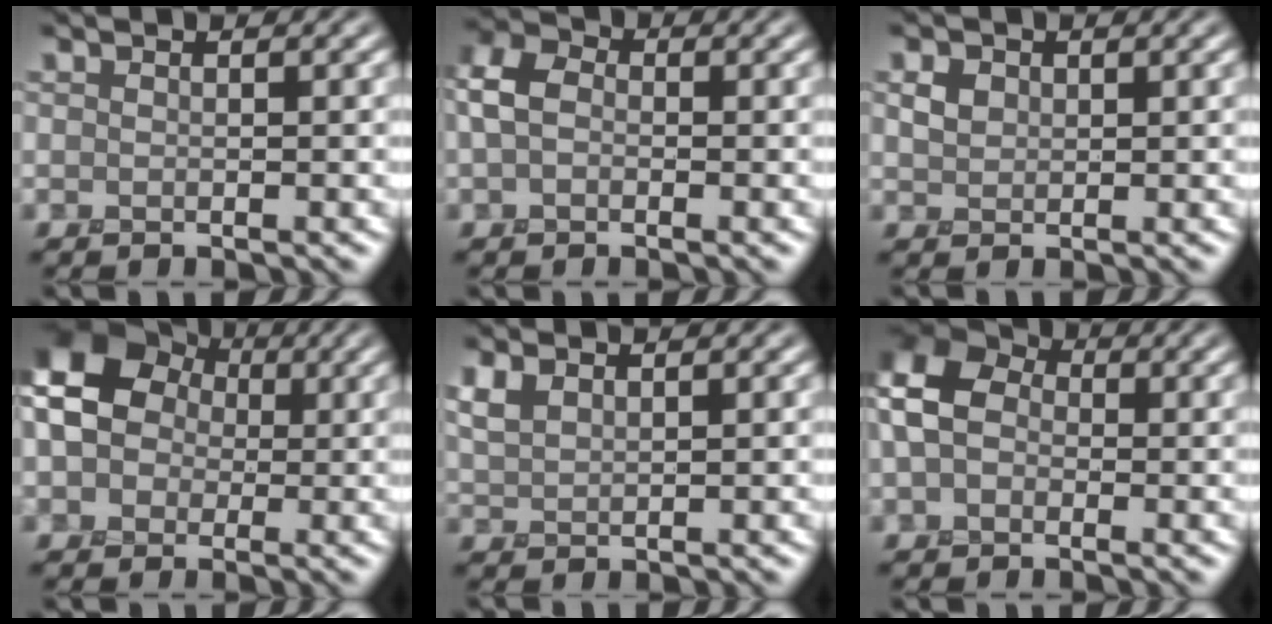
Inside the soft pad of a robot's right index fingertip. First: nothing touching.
{"total": 3.8, "force": [0.2, 2.7, 2.6], "torque": [-0.059, 0.011, -0.009]}
{"total": 1.5, "force": [0.6, 1.2, 0.7], "torque": [-0.016, 0.002, 0.010]}
{"total": 12.0, "force": [1.5, 10.5, 5.6], "torque": [-0.121, 0.029, -0.017]}
{"total": 2.2, "force": [1.4, 1.0, 1.4], "torque": [-0.039, 0.004, 0.033]}
{"total": 7.4, "force": [0.4, 5.4, 5.0], "torque": [-0.116, 0.018, -0.005]}